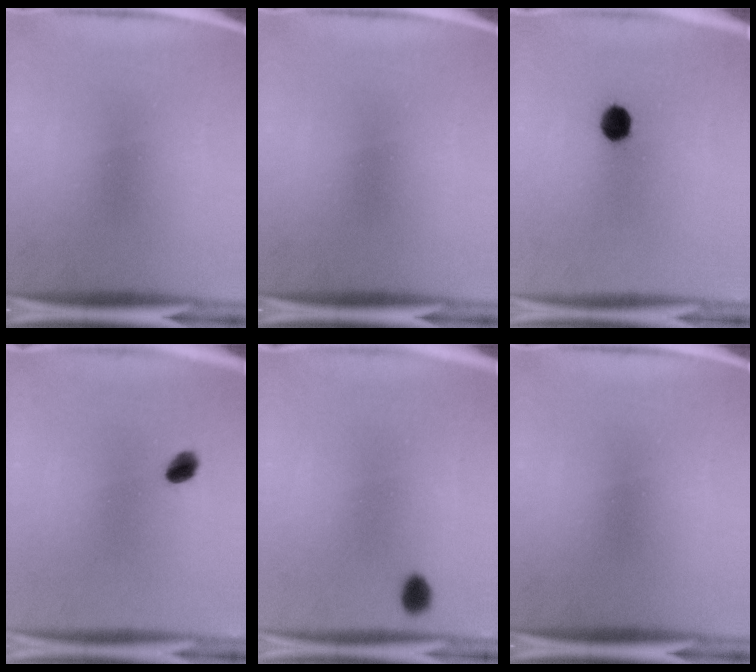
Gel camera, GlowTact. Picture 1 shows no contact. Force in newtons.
{"total": 0.0}
{"total": 5.2}
{"total": 2.8}
{"total": 3.0}
{"total": 0.0}